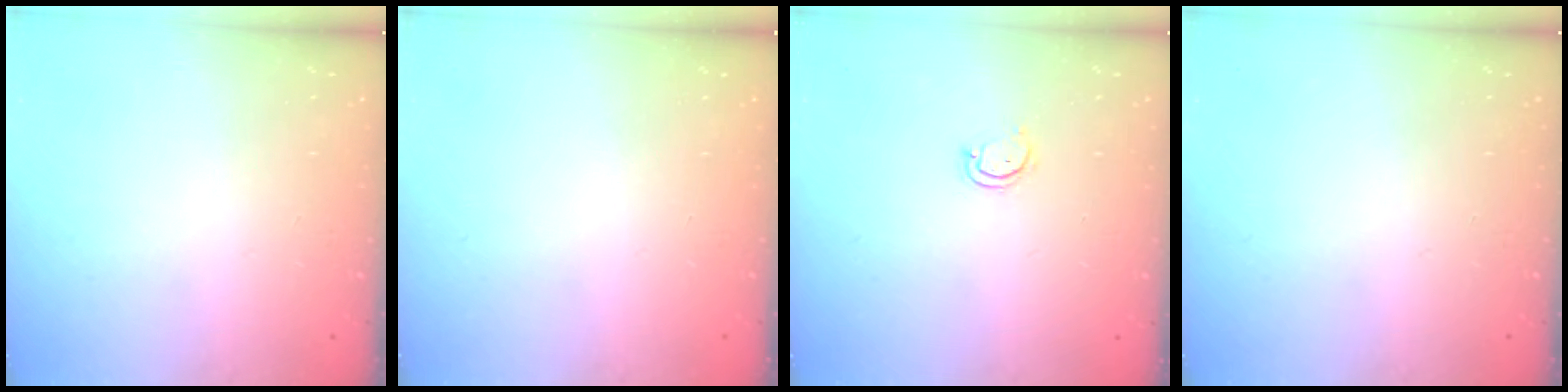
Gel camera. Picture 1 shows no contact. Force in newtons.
{"total": 0.0}
{"total": 2.7, "press": 2.6, "slide": 0.3}
{"total": 0.0}